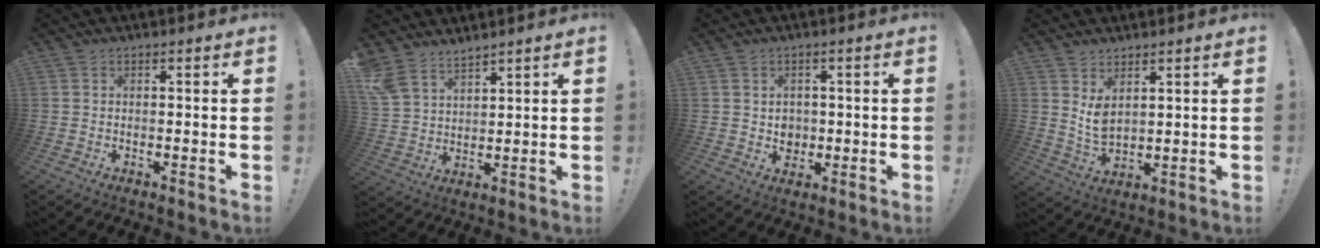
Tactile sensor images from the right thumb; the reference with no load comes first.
{"total": 8.2, "force": [6.9, 3.6, 2.6], "torque": [-0.068, -0.035, 0.141]}
{"total": 4.4, "force": [0.6, 4.2, 1.2], "torque": [-0.009, -0.007, 0.012]}
{"total": 5.6, "force": [3.5, 2.7, 3.5], "torque": [-0.064, -0.027, 0.063]}